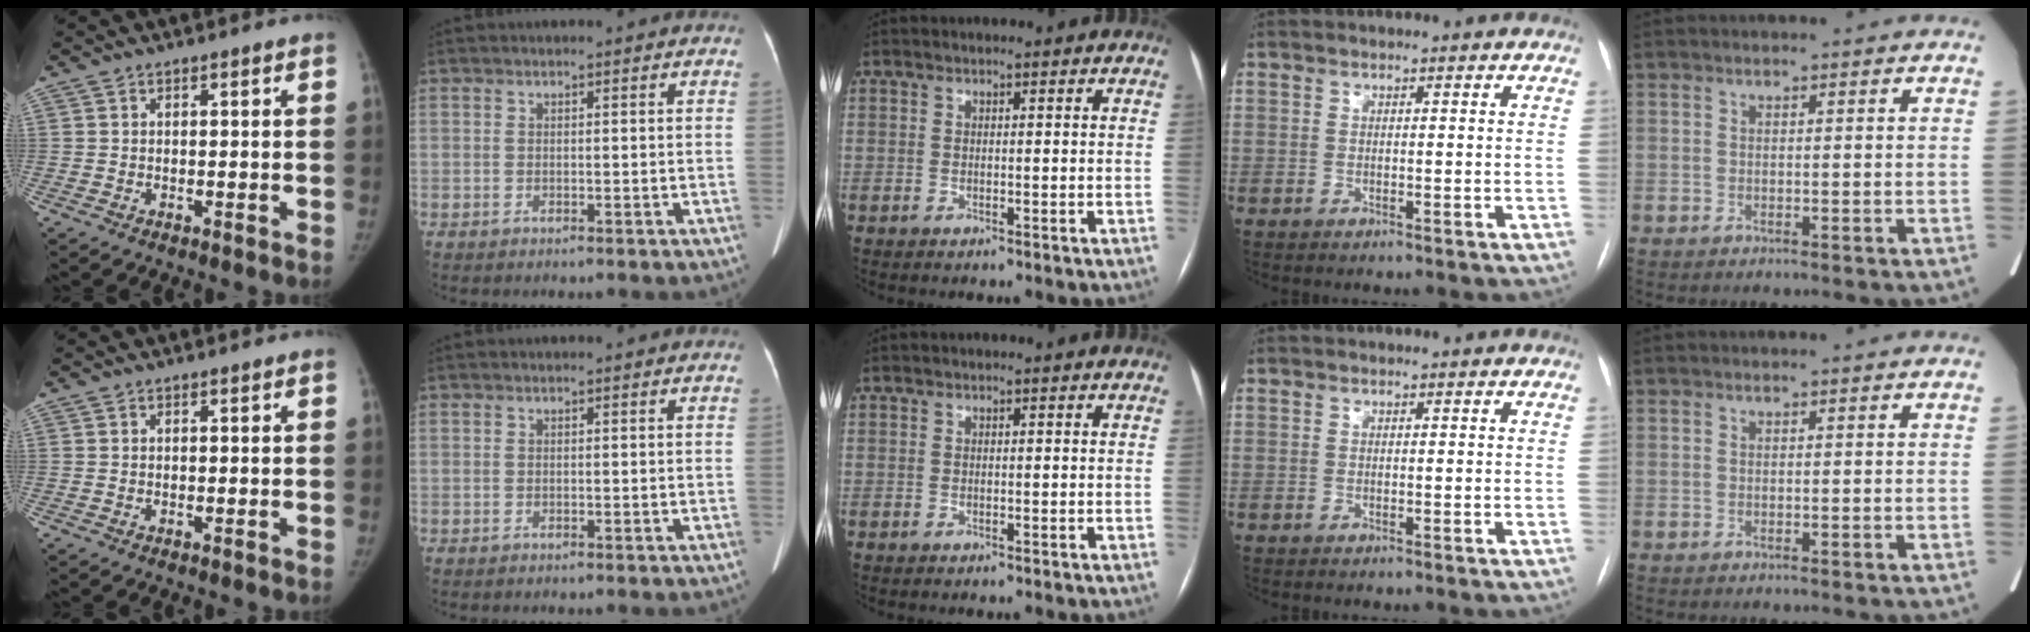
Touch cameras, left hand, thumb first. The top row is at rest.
{}